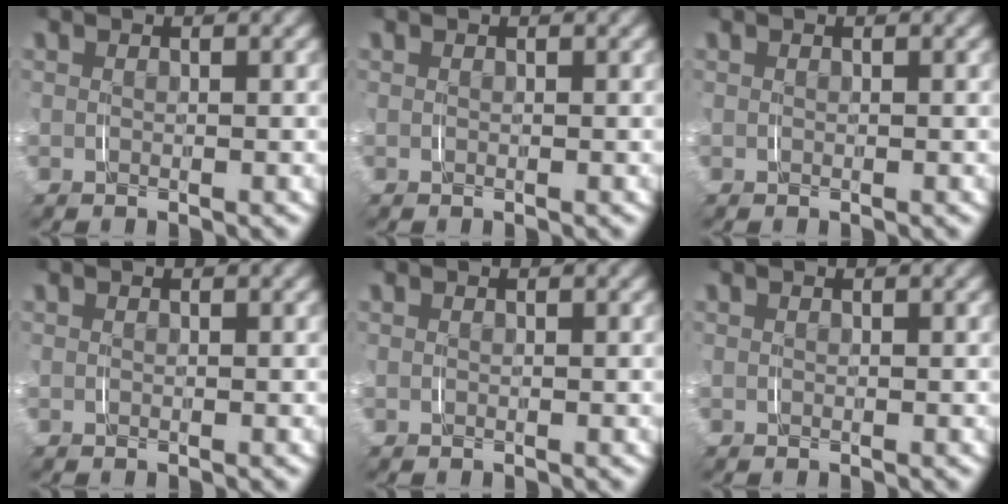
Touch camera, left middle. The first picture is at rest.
{"total": 0.0}
{"total": 0.0}
{"total": 0.0}
{"total": 0.0}
{"total": 0.0}